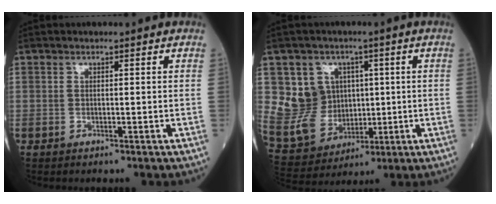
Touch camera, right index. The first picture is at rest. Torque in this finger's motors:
{"motor_torque": [0.21, 0.10, 0.18, 0.04]}